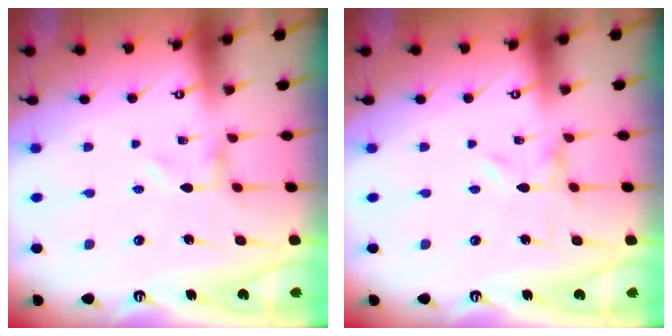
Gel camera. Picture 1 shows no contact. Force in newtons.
{"total": 0.0}